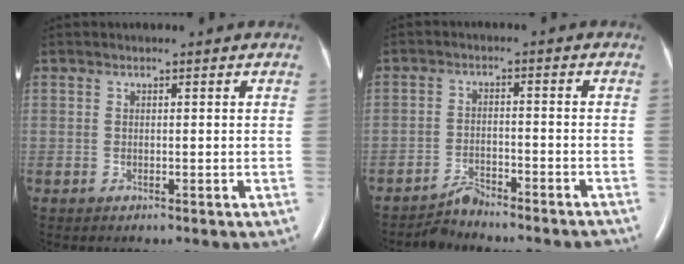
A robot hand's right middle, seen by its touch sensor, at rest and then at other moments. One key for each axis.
{"total": 4.7, "fx": -4.7, "fy": 0.4, "fz": 0.4, "tx": -0.001, "ty": -0.003, "tz": -0.076}